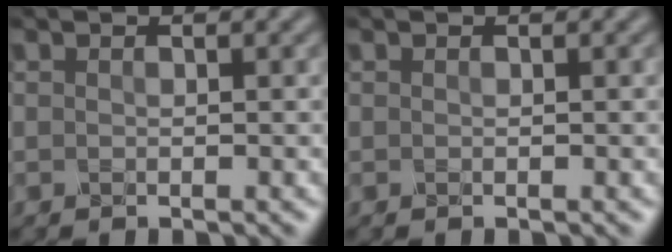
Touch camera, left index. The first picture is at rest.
{"total": 0.0}